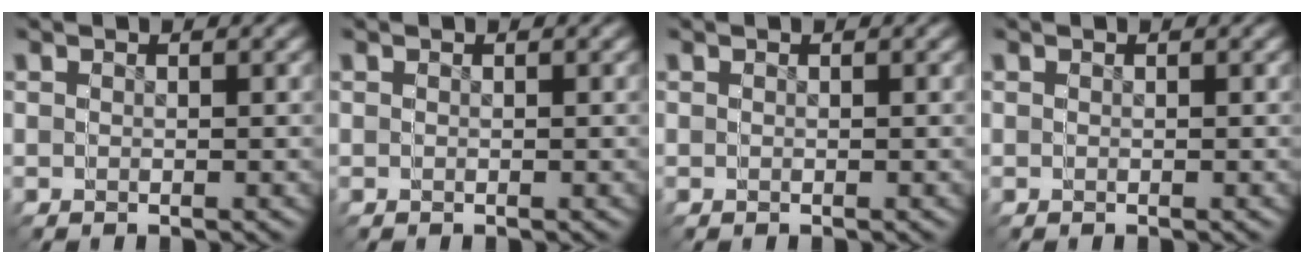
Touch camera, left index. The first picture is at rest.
{"total": 0.0}
{"total": 0.0}
{"total": 0.0}